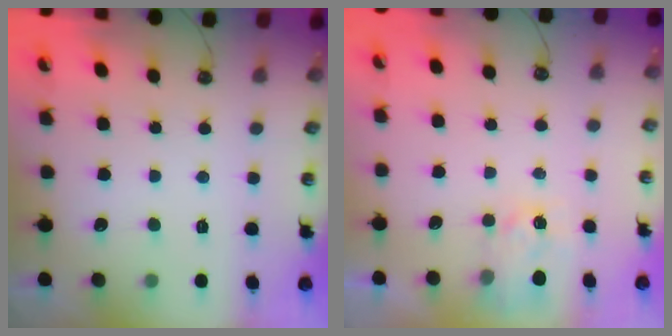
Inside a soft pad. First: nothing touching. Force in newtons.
{"total": 3.4, "press": 3.4, "slide": 0.4}